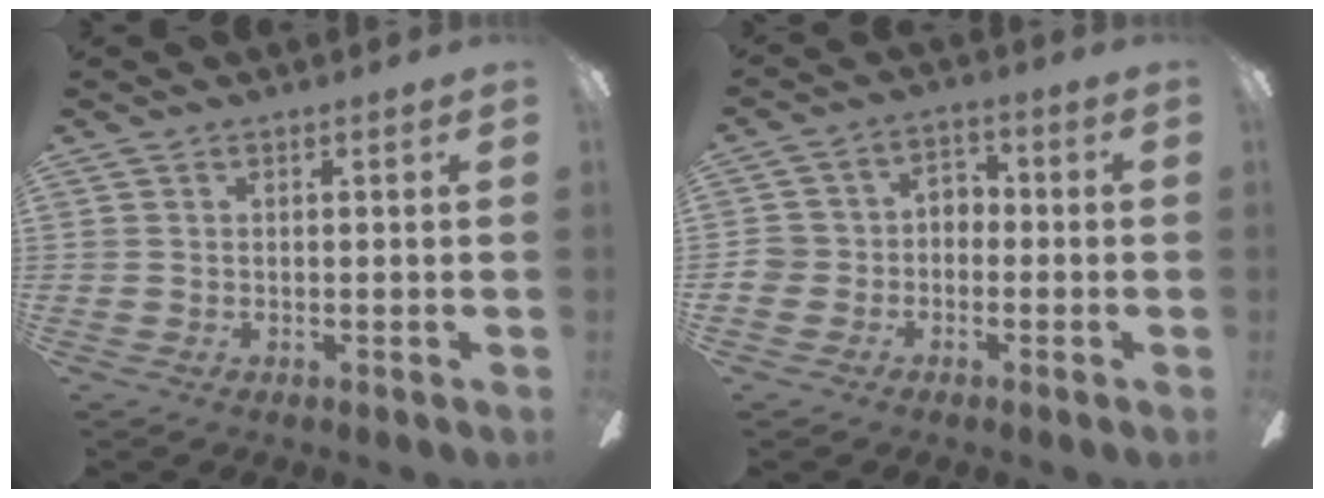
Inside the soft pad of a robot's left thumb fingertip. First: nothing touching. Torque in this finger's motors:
{"motor_torque": [0.06, 0.15, -0.25, 0.15, 0.09]}